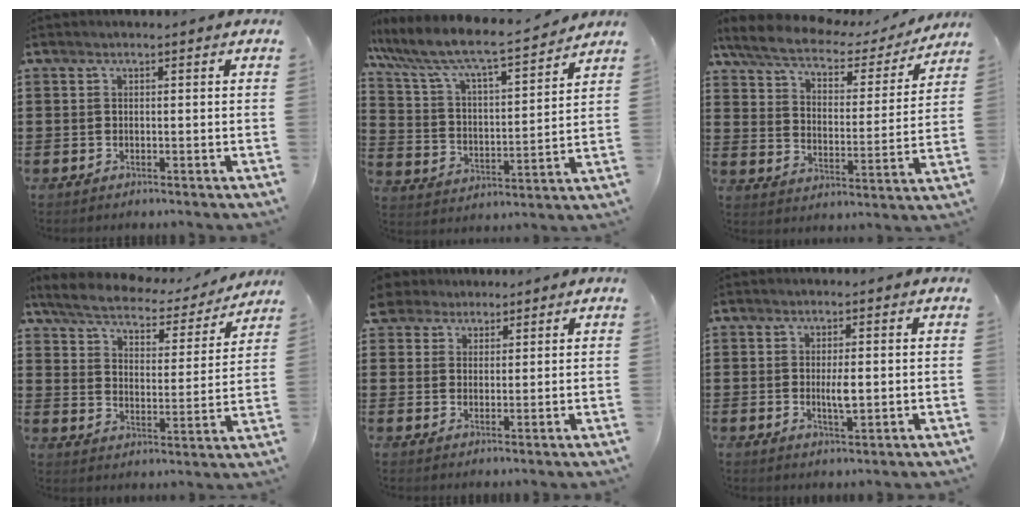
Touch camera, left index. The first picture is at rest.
{"total": 7.3, "force": [6.4, 0.9, 3.3], "torque": [-0.095, -0.046, 0.102]}
{"total": 5.9, "force": [4.9, 1.9, 2.8], "torque": [-0.077, -0.025, 0.081]}
{"total": 4.8, "force": [4.3, 1.0, 1.7], "torque": [-0.058, -0.026, 0.068]}
{"total": 3.1, "force": [2.5, 1.9, 0.1], "torque": [-0.016, 0.008, 0.047]}
{"total": 3.3, "force": [0.2, 0.7, 3.2], "torque": [-0.059, -0.002, 0.002]}